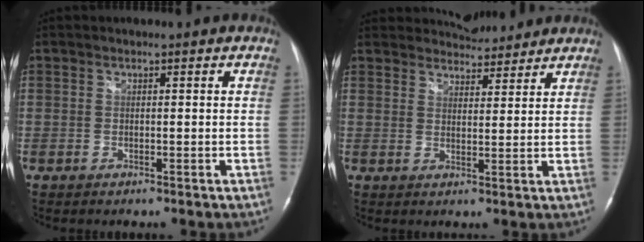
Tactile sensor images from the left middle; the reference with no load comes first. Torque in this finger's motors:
{"motor_torque": [1.59, -0.55, 0.08, 0.09]}